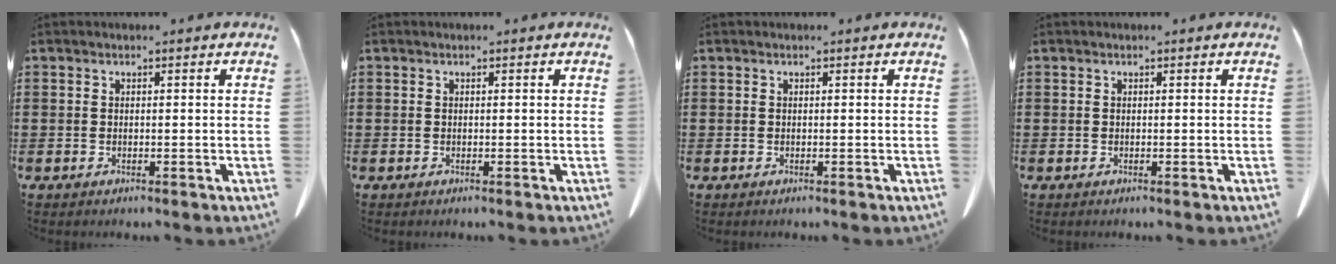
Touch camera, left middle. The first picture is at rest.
{"total": 0.0}
{"total": 0.0}
{"total": 0.0}